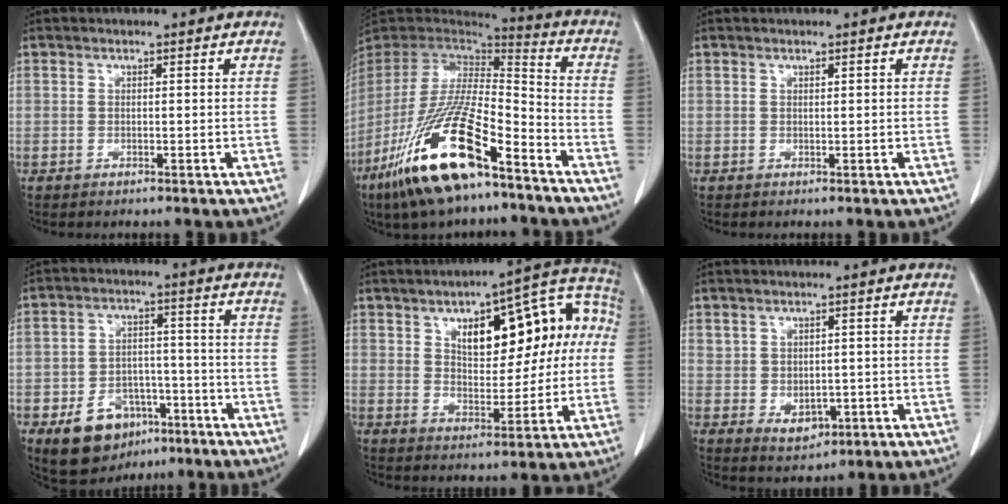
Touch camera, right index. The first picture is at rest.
{"total": 21.3, "force": [-12.9, 4.2, 16.4], "torque": [-0.331, -0.046, -0.238]}
{"total": 0.0}
{"total": 9.7, "force": [-5.2, 6.7, 4.7], "torque": [-0.084, 0.015, -0.071]}
{"total": 16.9, "force": [3.8, 7.3, 14.8], "torque": [-0.189, 0.046, 0.055]}
{"total": 4.0, "force": [-0.5, 3.1, 2.6], "torque": [-0.037, -0.002, 0.011]}